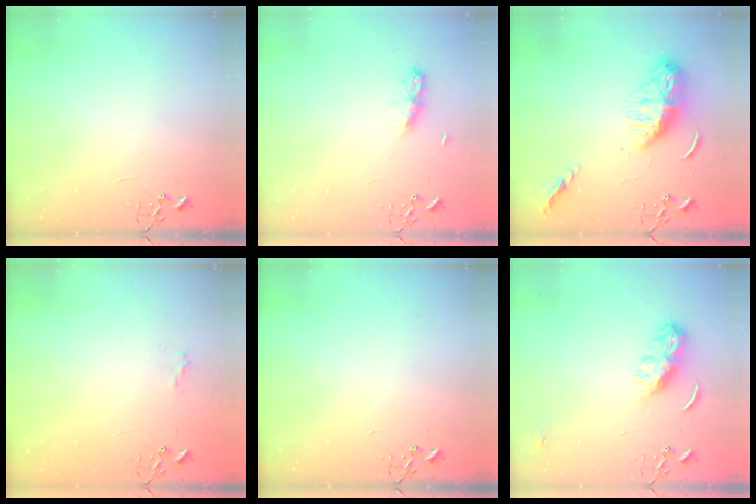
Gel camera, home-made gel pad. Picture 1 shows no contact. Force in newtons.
{"total": 5.1, "press": 5.1, "slide": 0.6}
{"total": 12.5, "press": 12.5, "slide": 1.1}
{"total": 7.0, "press": 7.0, "slide": 0.8}
{"total": 0.0}
{"total": 8.4, "press": 8.4, "slide": 0.6}